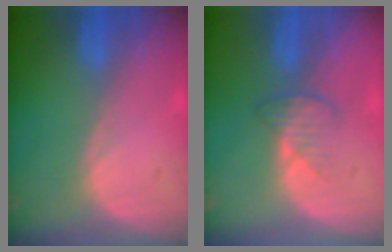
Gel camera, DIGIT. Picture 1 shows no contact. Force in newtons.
{"total": 3.0, "press": 2.8, "slide": 1.1}